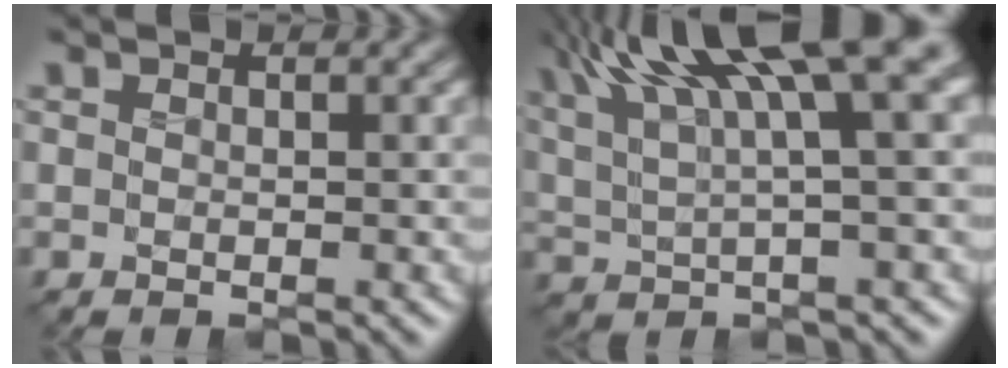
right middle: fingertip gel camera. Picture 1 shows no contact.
{"total": 14.2, "force": [7.2, 3.6, 11.7], "torque": [-0.199, 0.032, 0.116]}